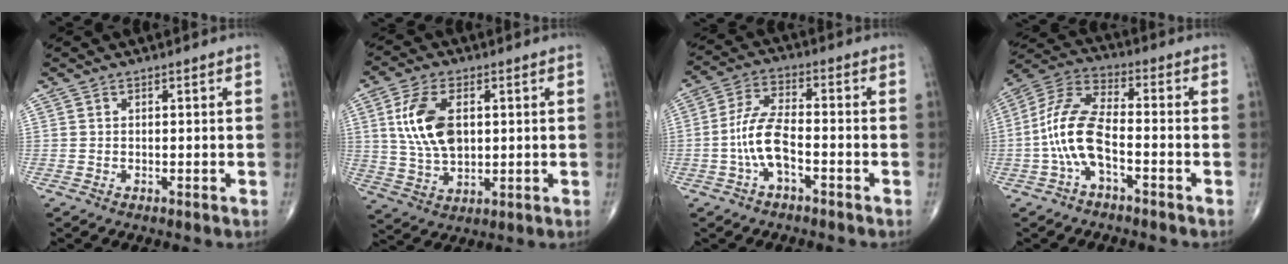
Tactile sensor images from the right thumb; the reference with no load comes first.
{"total": 11.5, "force": [2.3, 6.6, 9.2], "torque": [-0.173, -0.005, 0.047]}
{"total": 8.1, "force": [-2.6, 3.5, 6.9], "torque": [-0.144, 0.034, -0.053]}
{"total": 11.4, "force": [-3.1, 5.0, 9.8], "torque": [-0.209, 0.043, -0.067]}